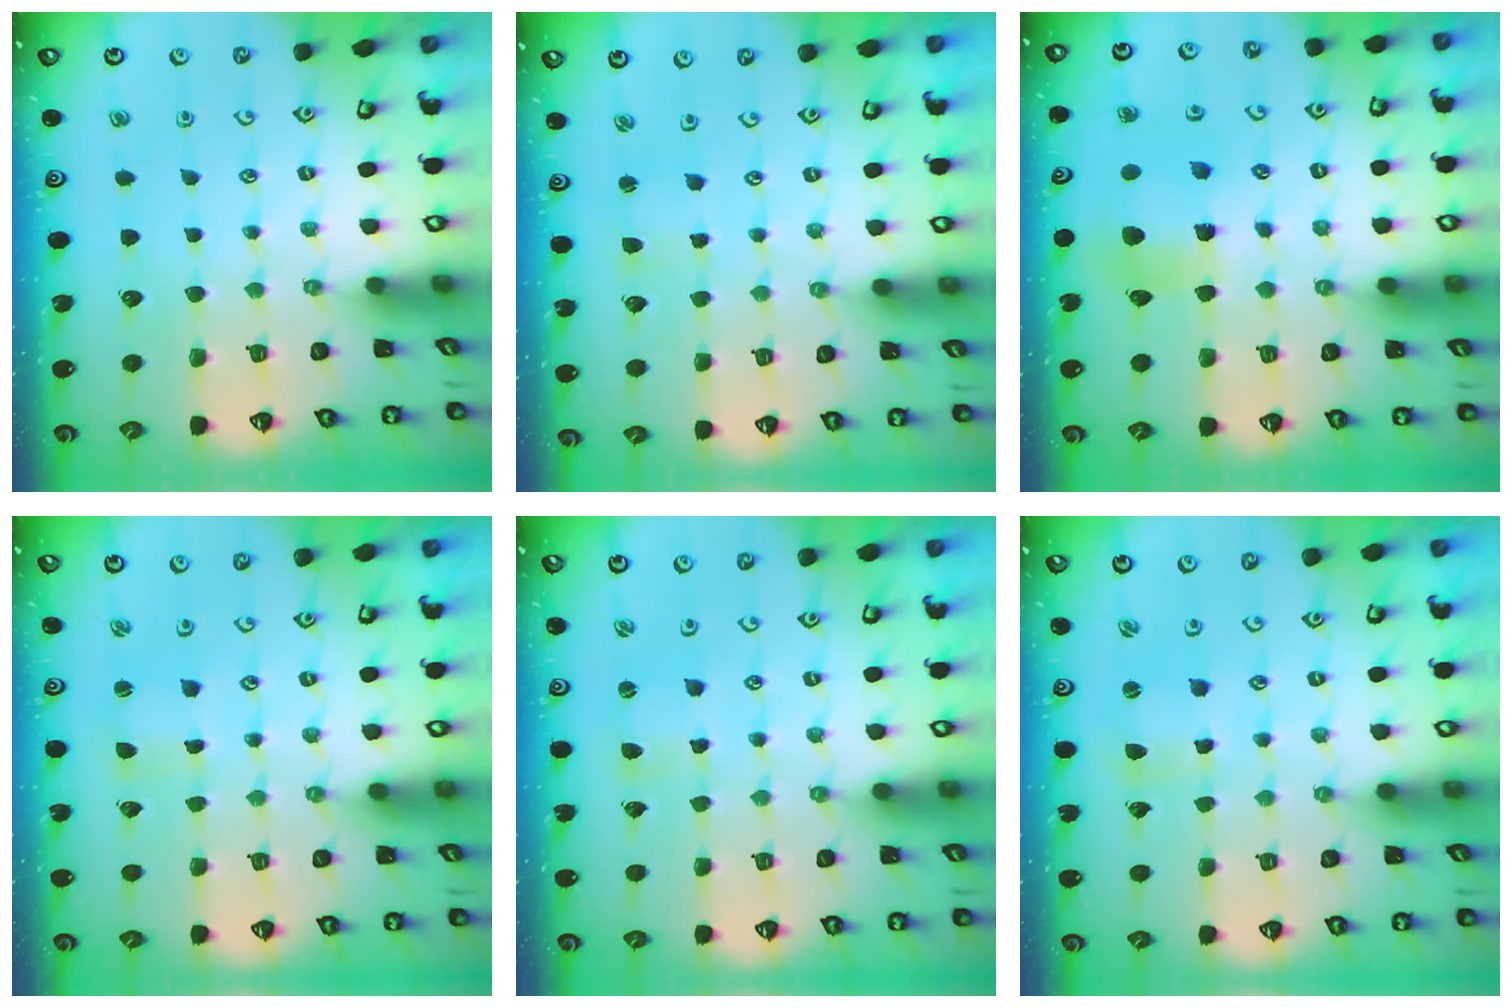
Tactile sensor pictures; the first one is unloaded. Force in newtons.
{"total": 2.5, "press": 2.5, "slide": 0.3}
{"total": 8.4, "press": 8.3, "slide": 1.1}
{"total": 1.5, "press": 1.5, "slide": 0.1}
{"total": 2.6, "press": 2.5, "slide": 0.4}
{"total": 2.2, "press": 2.2, "slide": 0.3}